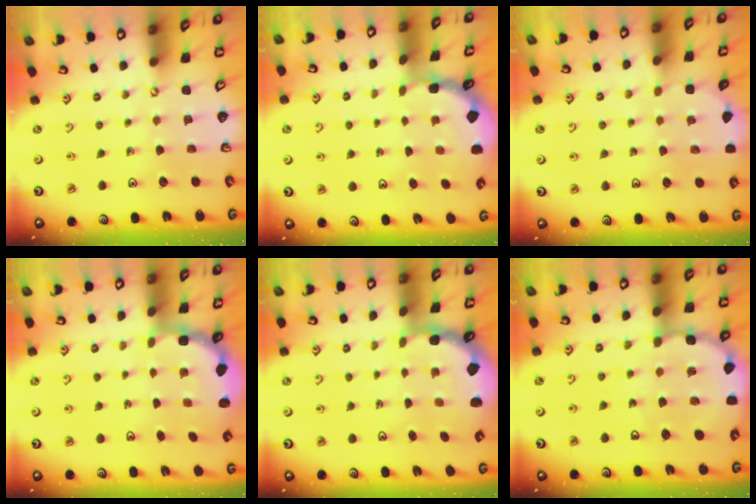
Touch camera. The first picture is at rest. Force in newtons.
{"total": 1.1, "press": 1.0, "slide": 0.1}
{"total": 2.7, "press": 2.7, "slide": 0.3}
{"total": 2.8, "press": 2.5, "slide": 1.4}
{"total": 1.8, "press": 1.7, "slide": 0.5}
{"total": 8.2, "press": 7.9, "slide": 2.2}